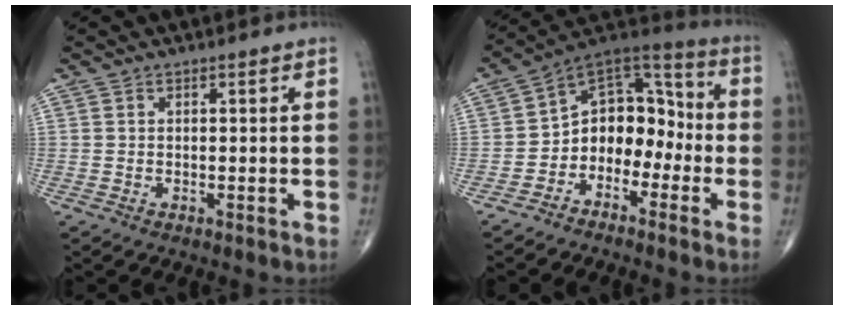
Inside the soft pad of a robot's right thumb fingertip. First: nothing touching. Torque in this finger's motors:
{"motor_torque": [-0.01, 0.19, 0.11, -0.02, 0.12]}